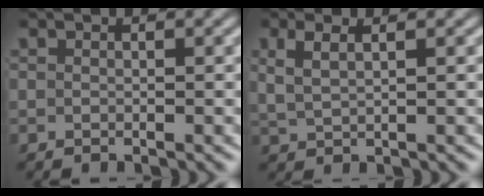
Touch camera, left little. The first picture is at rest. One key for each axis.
{"total": 2.6, "fx": 1.1, "fy": 1.4, "fz": 1.9, "tx": -0.045, "ty": -0.001, "tz": 0.026}